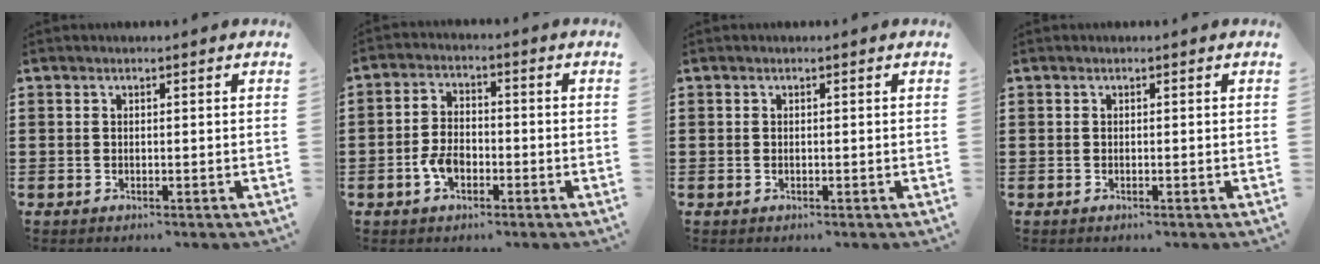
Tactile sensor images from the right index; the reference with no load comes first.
{"total": 4.7, "force": [-1.9, 2.8, 3.3], "torque": [-0.077, 0.001, -0.040]}
{"total": 0.0}
{"total": 0.0}